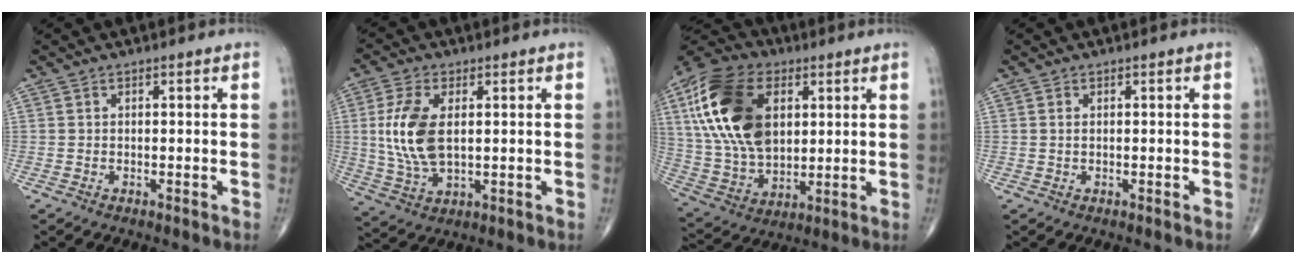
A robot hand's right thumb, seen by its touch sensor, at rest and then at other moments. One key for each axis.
{"total": 11.2, "fx": 1.5, "fy": 5.9, "fz": 9.5, "tx": -0.205, "ty": -0.008, "tz": 0.035}
{"total": 23.0, "fx": 6.3, "fy": 14.3, "fz": 16.9, "tx": -0.329, "ty": -0.010, "tz": 0.115}
{"total": 0.6, "fx": 0.2, "fy": 0.3, "fz": 0.5, "tx": -0.012, "ty": 0.004, "tz": 0.005}